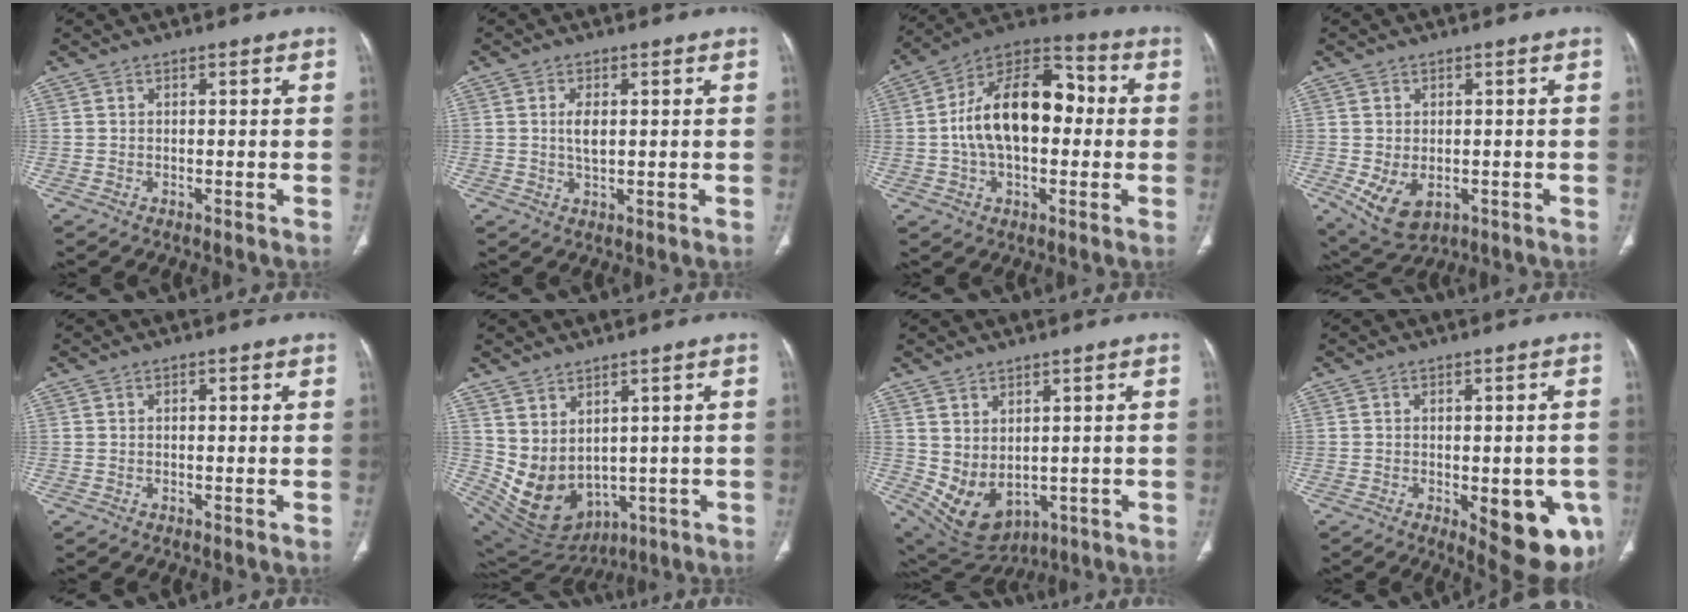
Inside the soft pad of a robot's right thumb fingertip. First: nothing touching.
{"total": 3.4, "force": [0.6, 1.7, 2.9], "torque": [-0.052, -0.005, 0.012]}
{"total": 19.2, "force": [0.6, 11.4, 15.5], "torque": [-0.243, 0.038, 0.002]}
{"total": 7.5, "force": [-1.7, 5.0, 5.4], "torque": [-0.091, -0.007, -0.011]}
{"total": 0.7, "force": [0.2, 0.3, 0.6], "torque": [-0.014, 0.004, 0.004]}
{"total": 11.9, "force": [1.5, 8.4, 8.3], "torque": [-0.140, -0.019, 0.072]}
{"total": 9.6, "force": [0.2, 6.6, 7.0], "torque": [-0.114, -0.010, 0.042]}
{"total": 13.8, "force": [-4.4, 6.0, 11.7], "torque": [-0.118, -0.006, -0.038]}